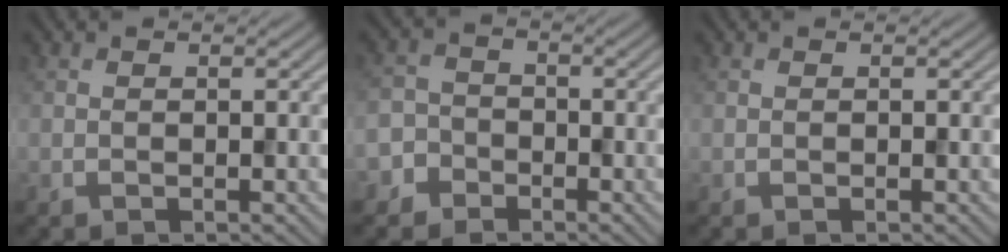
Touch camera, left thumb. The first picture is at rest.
{"total": 3.6, "force": [-2.2, 2.8, 0.6], "torque": [-0.001, 0.002, -0.057]}
{"total": 0.0}